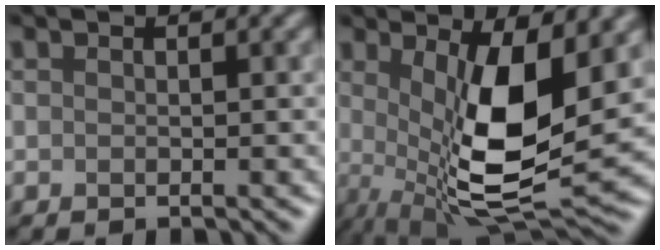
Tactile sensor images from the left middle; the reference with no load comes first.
{"total": 9.9, "force": [0.6, 3.3, 9.3], "torque": [-0.167, -0.025, 0.017]}